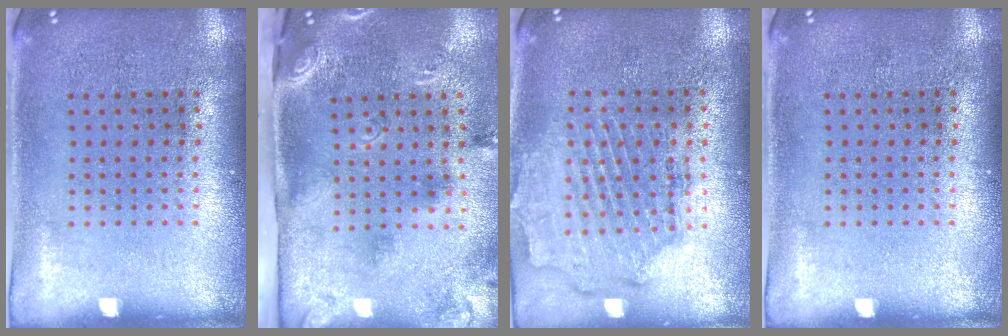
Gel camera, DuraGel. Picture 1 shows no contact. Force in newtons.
{"total": 2.9, "press": 1.9, "slide": 2.2}
{"total": 1.9, "press": 1.7, "slide": 0.7}
{"total": 0.0}